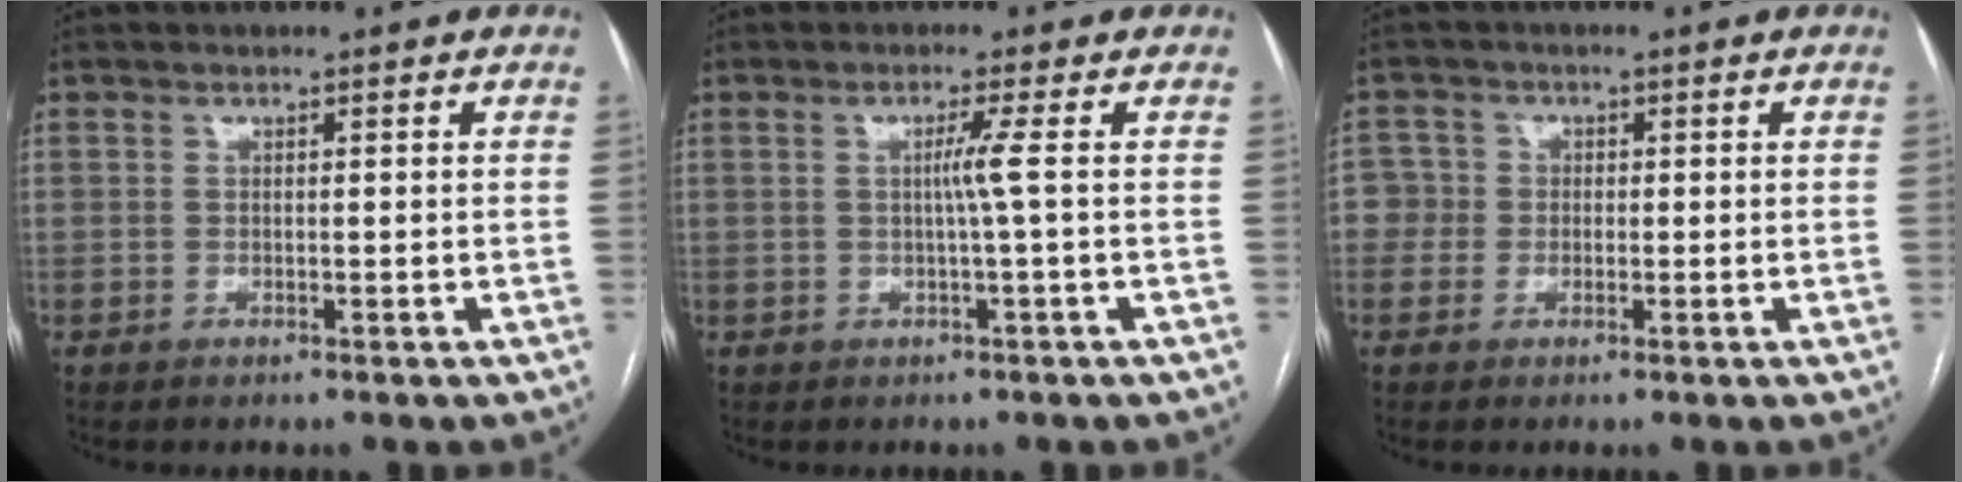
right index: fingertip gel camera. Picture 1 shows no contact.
{"total": 2.6, "force": [0.0, -1.1, 2.3], "torque": [-0.040, -0.002, 0.002]}
{"total": 3.5, "force": [-0.4, 3.5, 0.3], "torque": [0.007, 0.016, -0.012]}